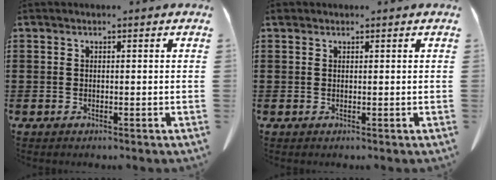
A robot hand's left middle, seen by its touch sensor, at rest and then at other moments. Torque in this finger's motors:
{"motor_torque": [-0.05, 0.07, 0.02, 0.00]}